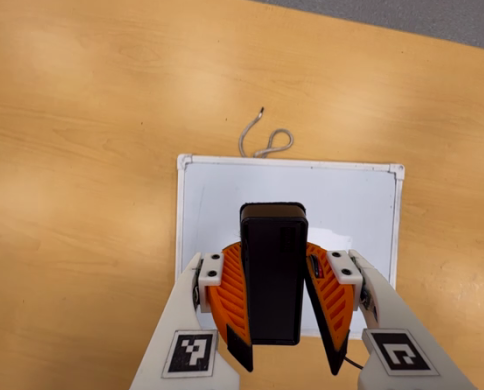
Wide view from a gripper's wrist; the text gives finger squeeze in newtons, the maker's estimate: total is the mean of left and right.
{"total": 10.0, "left": 9.1, "right": 10.9}